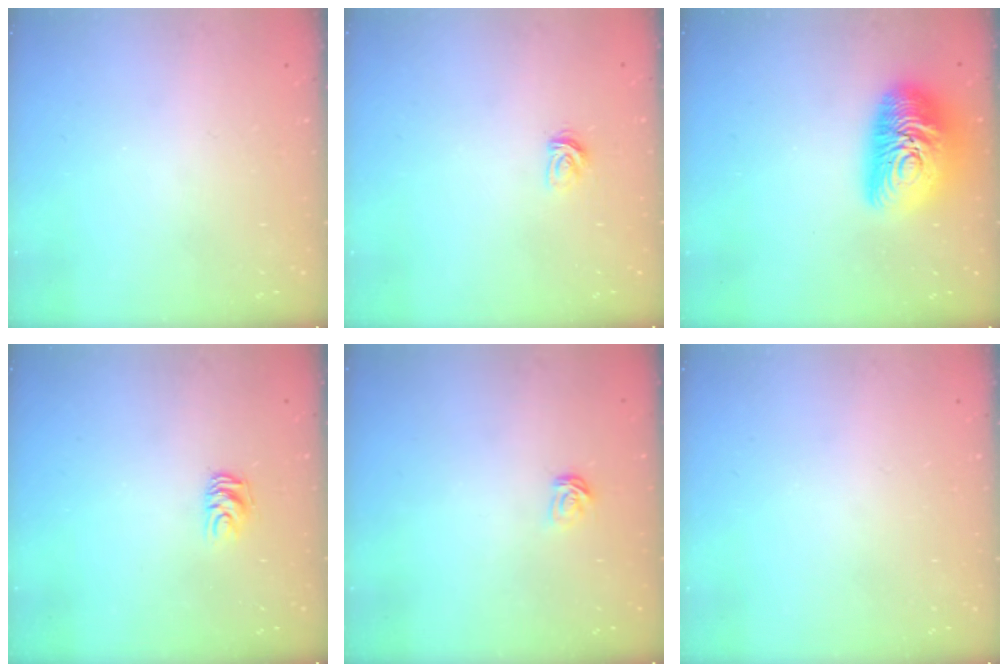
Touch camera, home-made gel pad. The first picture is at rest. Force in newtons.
{"total": 3.5, "press": 3.4, "slide": 0.3}
{"total": 18.7, "press": 18.7, "slide": 1.2}
{"total": 6.1, "press": 6.0, "slide": 0.8}
{"total": 3.6, "press": 3.6, "slide": 0.4}
{"total": 0.0}